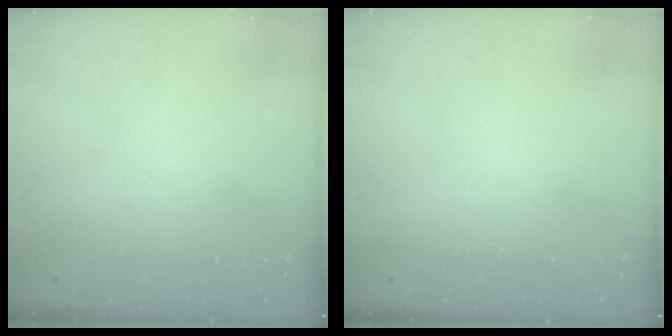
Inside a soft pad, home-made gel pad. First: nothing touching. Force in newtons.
{"total": 1.5, "press": 1.5, "slide": 0.1}